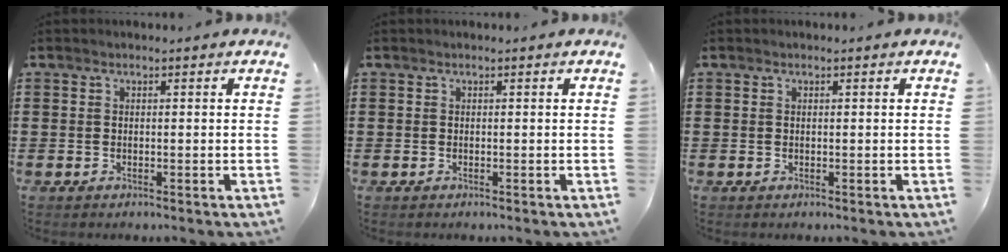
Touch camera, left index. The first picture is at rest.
{"total": 0.0}
{"total": 0.0}